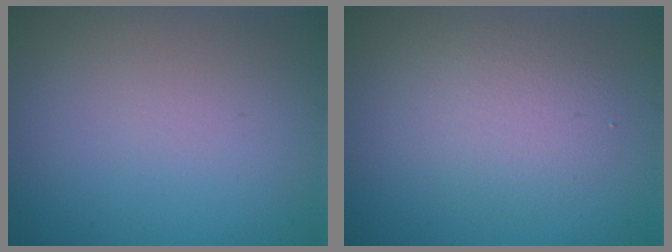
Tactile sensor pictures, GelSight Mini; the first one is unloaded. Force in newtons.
{"total": 2.9, "press": 2.9, "slide": 0.2}